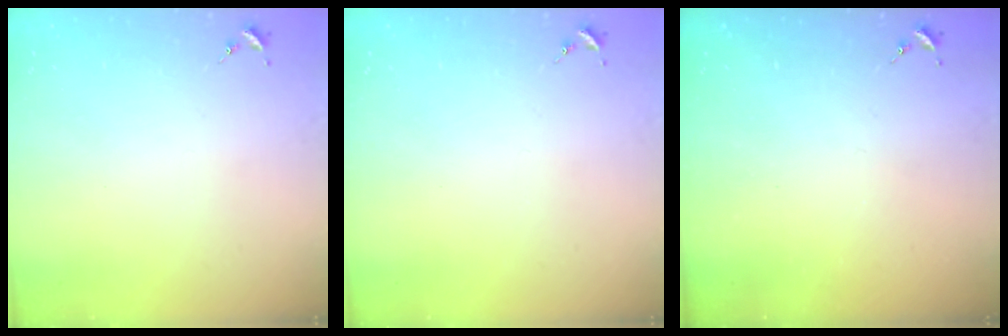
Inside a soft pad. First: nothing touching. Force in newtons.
{"total": 0.0}
{"total": 0.0}